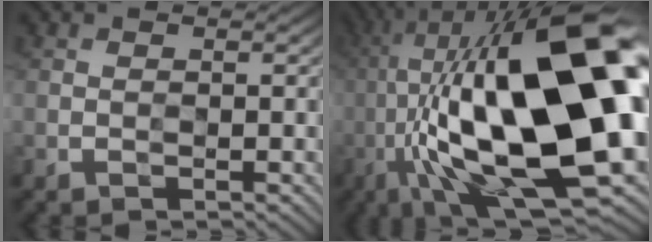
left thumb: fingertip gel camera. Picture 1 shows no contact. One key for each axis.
{"total": 22.4, "fx": -1.7, "fy": 7.6, "fz": 21.0, "tx": -0.377, "ty": 0.011, "tz": -0.018}